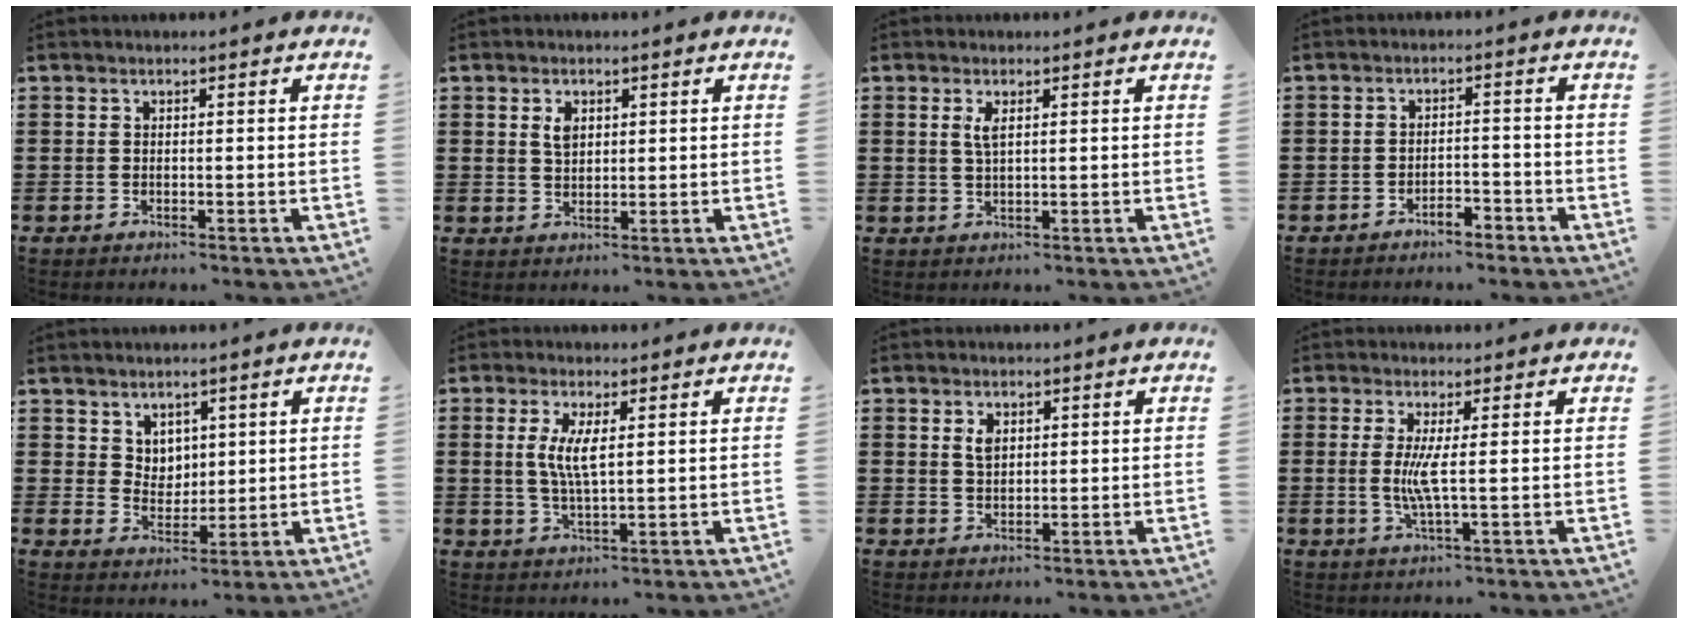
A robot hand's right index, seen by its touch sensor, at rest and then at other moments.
{"total": 2.4, "force": [1.0, 1.5, 1.7], "torque": [-0.030, 0.001, 0.016]}
{"total": 2.2, "force": [0.8, 0.6, 1.9], "torque": [-0.041, 0.003, 0.012]}
{"total": 2.7, "force": [-2.6, 0.5, 0.7], "torque": [-0.019, 0.002, -0.052]}
{"total": 4.3, "force": [2.7, 3.3, 0.5], "torque": [-0.027, 0.005, 0.050]}
{"total": 4.9, "force": [1.0, 1.2, 4.7], "torque": [-0.094, 0.004, 0.016]}
{"total": 2.2, "force": [1.0, 1.3, 1.5], "torque": [-0.026, -0.001, 0.016]}
{"total": 4.4, "force": [0.2, 0.0, 4.4], "torque": [-0.089, -0.011, -0.001]}